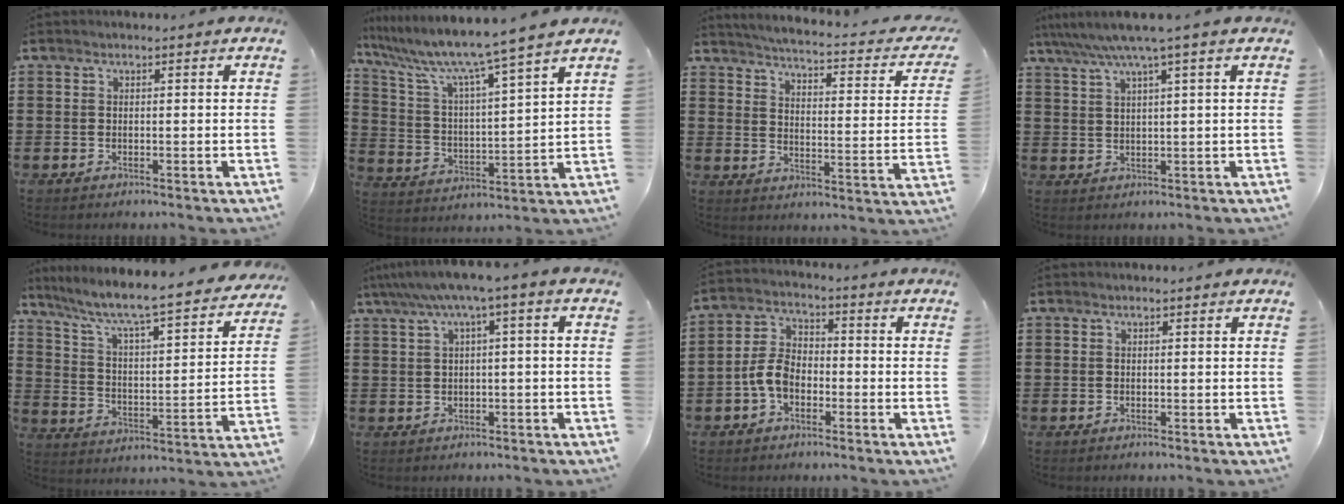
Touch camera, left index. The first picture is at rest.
{"total": 8.2, "force": [7.0, -1.0, 4.2], "torque": [-0.113, -0.053, 0.108]}
{"total": 3.0, "force": [2.5, -0.5, 1.5], "torque": [-0.050, -0.032, 0.032]}
{"total": 4.7, "force": [2.9, -0.7, 3.6], "torque": [-0.079, -0.008, 0.048]}
{"total": 6.1, "force": [5.2, 0.1, 3.3], "torque": [-0.089, -0.049, 0.076]}
{"total": 4.2, "force": [0.5, 0.0, 4.1], "torque": [-0.079, -0.005, 0.005]}
{"total": 5.6, "force": [-2.4, 3.5, 3.7], "torque": [-0.102, 0.004, -0.055]}
{"total": 0.0}